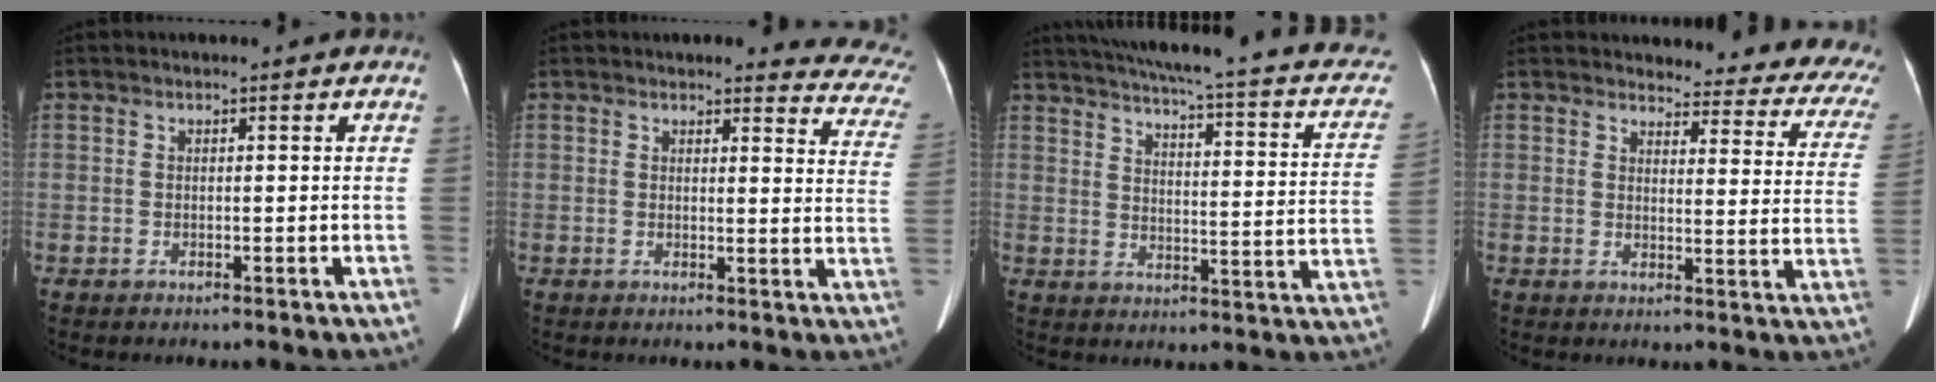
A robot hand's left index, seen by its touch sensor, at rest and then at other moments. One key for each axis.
{"total": 11.0, "fx": 10.5, "fy": 2.1, "fz": 2.5, "tx": 0.015, "ty": -0.061, "tz": 0.073}
{"total": 24.9, "fx": 19.3, "fy": 4.8, "fz": 14.9, "tx": -0.214, "ty": -0.006, "tz": 0.222}
{"total": 16.1, "fx": 14.9, "fy": 3.7, "fz": 5.1, "tx": -0.023, "ty": -0.072, "tz": 0.132}